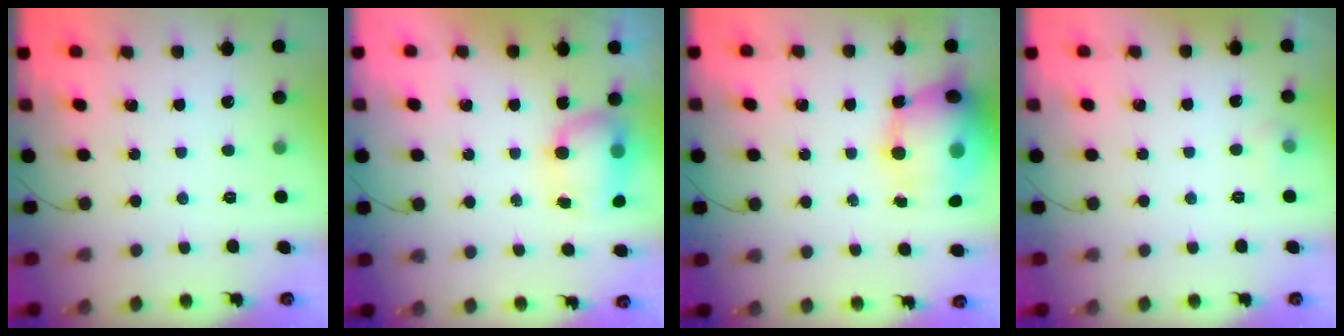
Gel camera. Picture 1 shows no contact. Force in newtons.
{"total": 7.4, "press": 7.3, "slide": 1.0}
{"total": 19.5, "press": 18.6, "slide": 5.9}
{"total": 4.8, "press": 3.8, "slide": 2.8}